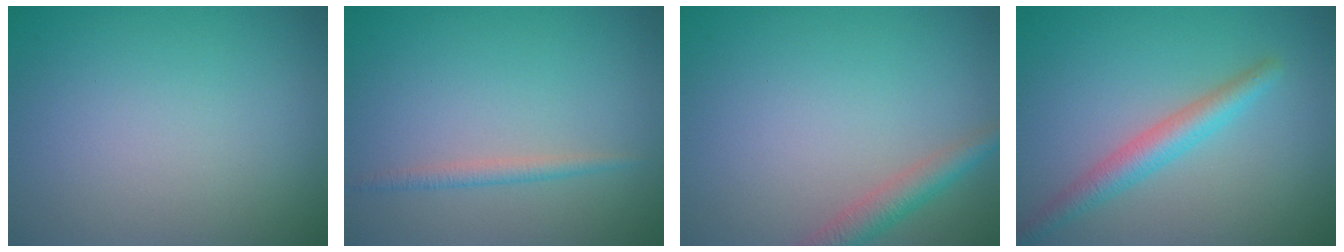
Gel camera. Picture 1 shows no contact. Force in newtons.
{"total": 1.2, "press": 1.2, "slide": 0.1}
{"total": 2.6, "press": 2.6, "slide": 0.2}
{"total": 2.9, "press": 2.9, "slide": 0.1}